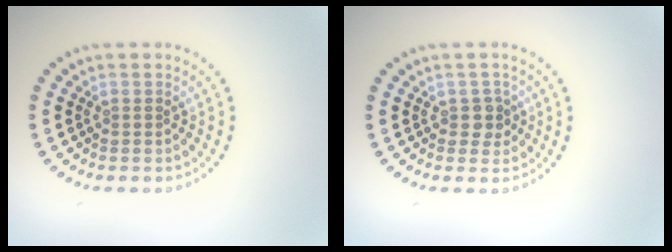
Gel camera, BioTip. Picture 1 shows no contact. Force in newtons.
{"total": 1.4, "press": 1.4, "slide": 0.5}